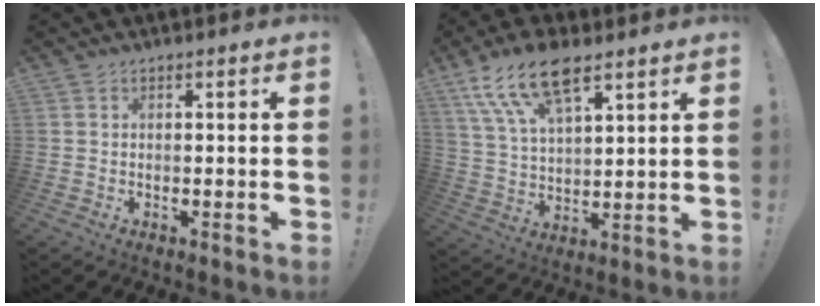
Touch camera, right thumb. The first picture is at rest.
{"total": 15.1, "force": [9.6, 6.3, 9.8], "torque": [-0.188, -0.036, 0.174]}